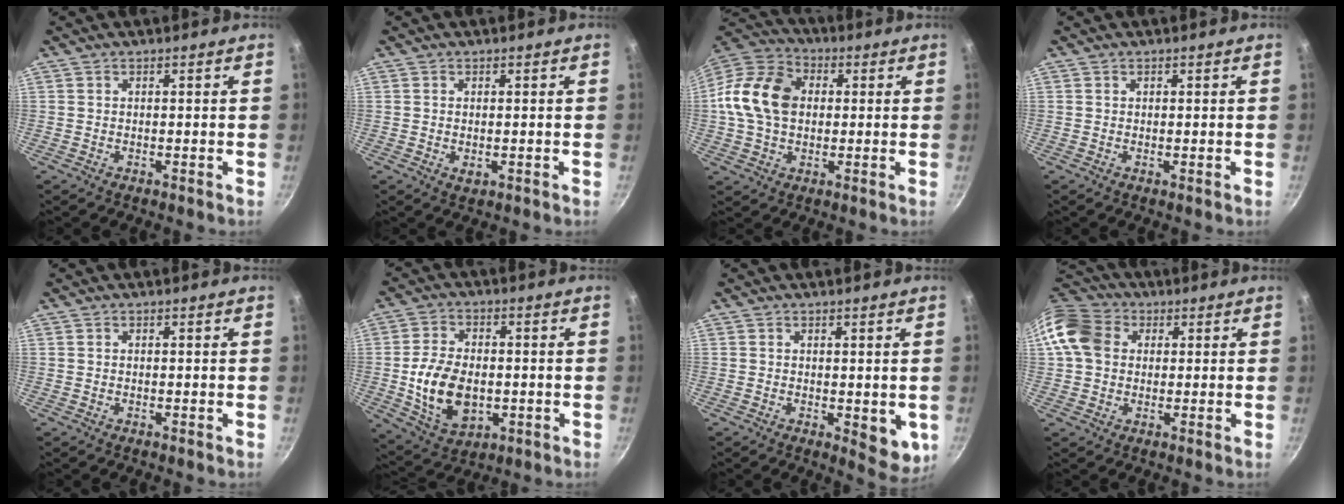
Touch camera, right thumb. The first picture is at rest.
{"total": 1.7, "force": [-0.2, 1.0, 1.4], "torque": [-0.021, -0.004, -0.001]}
{"total": 15.1, "force": [1.2, 11.2, 10.0], "torque": [-0.167, 0.024, 0.005]}
{"total": 0.0}
{"total": 0.0}
{"total": 13.4, "force": [-1.6, 8.8, 10.0], "torque": [-0.170, 0.002, -0.018]}
{"total": 6.1, "force": [-0.6, 3.3, 5.1], "torque": [-0.051, -0.008, -0.002]}
{"total": 11.3, "force": [2.1, 9.2, 6.2], "torque": [-0.101, 0.020, 0.022]}